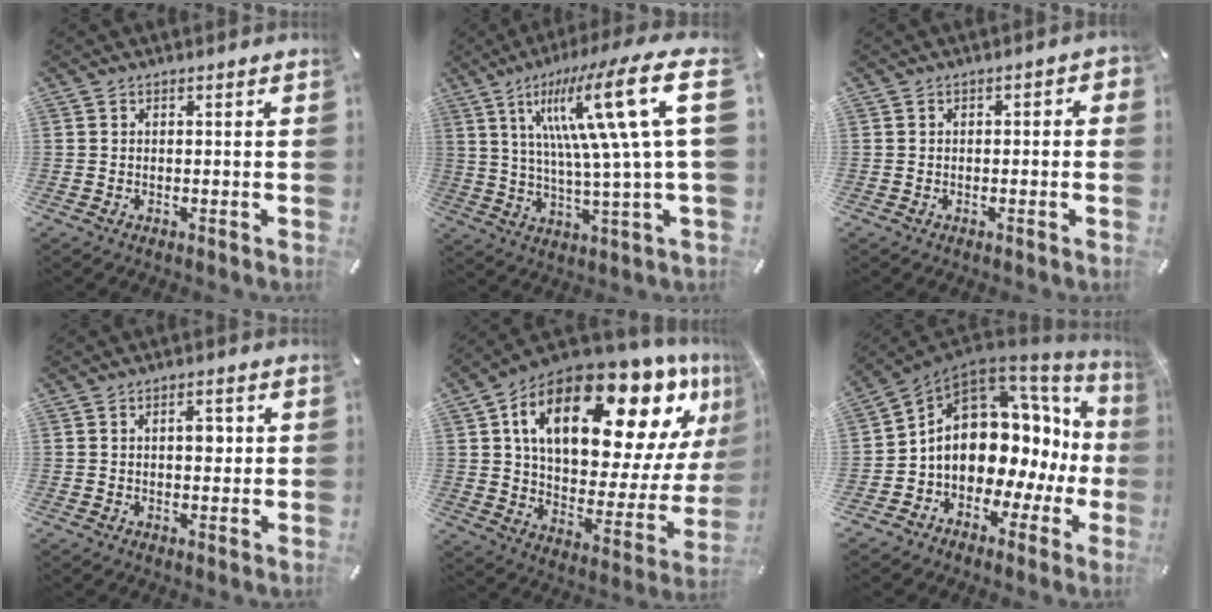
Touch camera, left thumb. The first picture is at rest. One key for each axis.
{"total": 24.5, "fx": 6.8, "fy": 4.3, "fz": 23.1, "tx": -0.376, "ty": -0.029, "tz": 0.091}
{"total": 1.6, "fx": -1.0, "fy": 0.8, "fz": 0.9, "tx": -0.016, "ty": 0.007, "tz": -0.020}
{"total": 3.8, "fx": 0.6, "fy": 2.0, "fz": 3.1, "tx": -0.039, "ty": 0.000, "tz": 0.002}
{"total": 26.6, "fx": 14.4, "fy": 12.4, "fz": 18.6, "tx": -0.297, "ty": -0.091, "tz": 0.242}
{"total": 16.2, "fx": 1.5, "fy": 12.0, "fz": 10.8, "tx": -0.184, "ty": -0.029, "tz": 0.033}